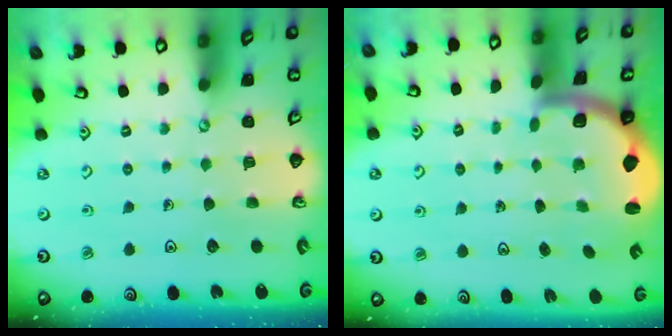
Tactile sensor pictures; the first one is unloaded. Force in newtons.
{"total": 3.3, "press": 3.1, "slide": 1.2}